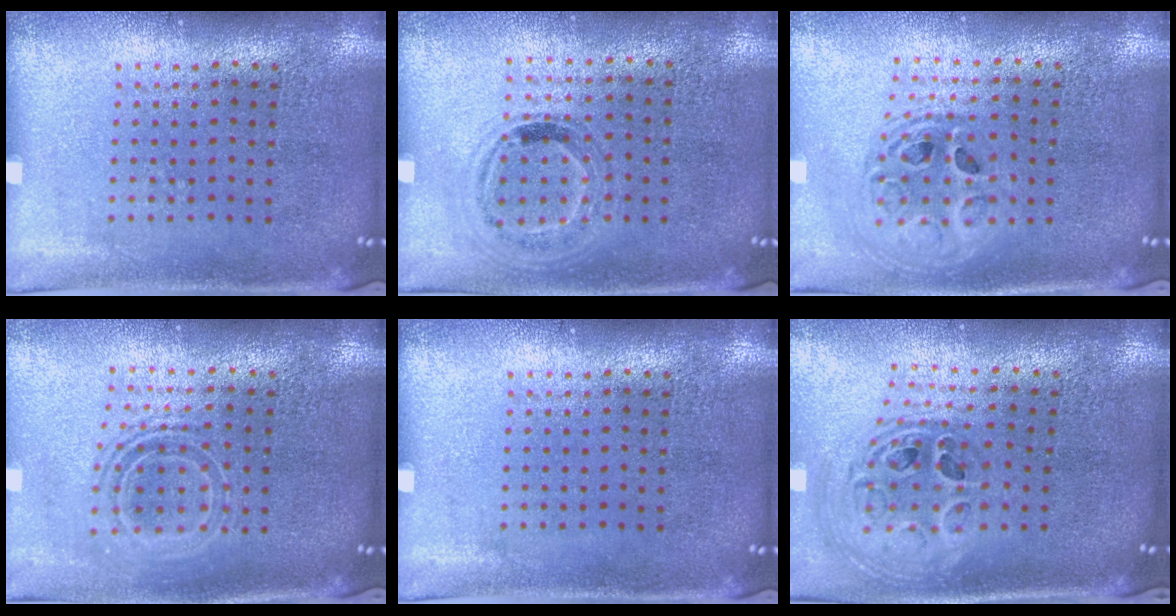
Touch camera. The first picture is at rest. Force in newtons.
{"total": 1.0, "press": 0.8, "slide": 0.6}
{"total": 2.0, "press": 1.6, "slide": 1.2}
{"total": 1.6, "press": 1.3, "slide": 0.9}
{"total": 0.0}
{"total": 1.3, "press": 1.2, "slide": 0.6}